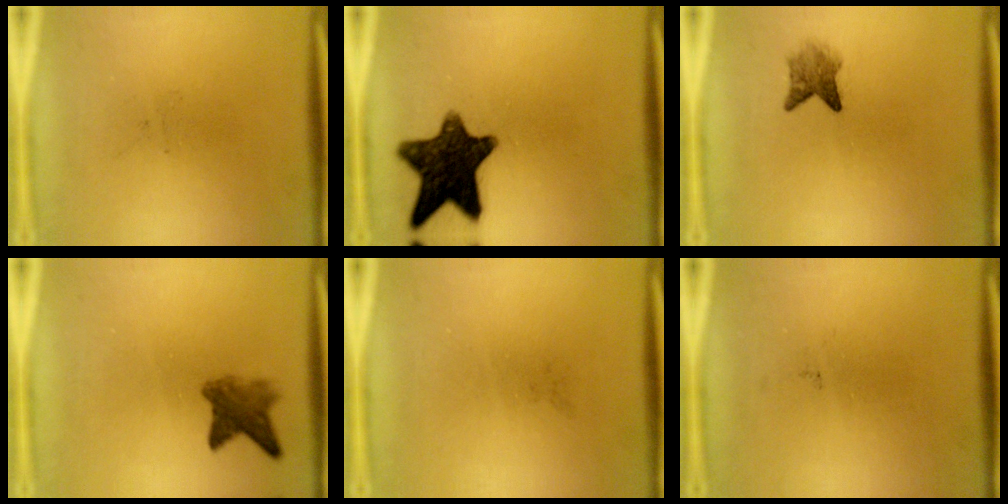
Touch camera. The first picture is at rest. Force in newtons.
{"total": 13.4}
{"total": 2.8}
{"total": 4.1}
{"total": 0.0}
{"total": 0.0}